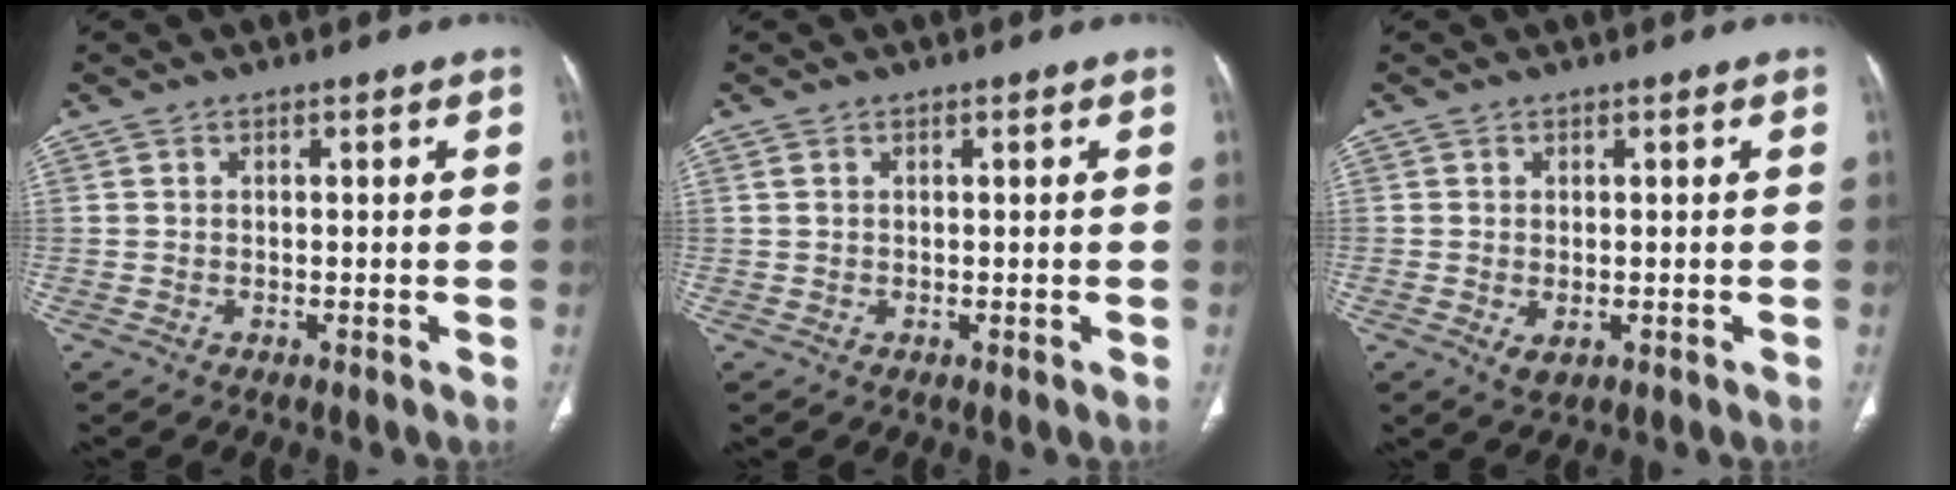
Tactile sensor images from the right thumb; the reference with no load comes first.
{"total": 0.5, "force": [0.2, 0.3, 0.3], "torque": [-0.007, 0.009, 0.006]}
{"total": 2.1, "force": [-0.5, 1.3, 1.6], "torque": [-0.028, -0.004, -0.001]}